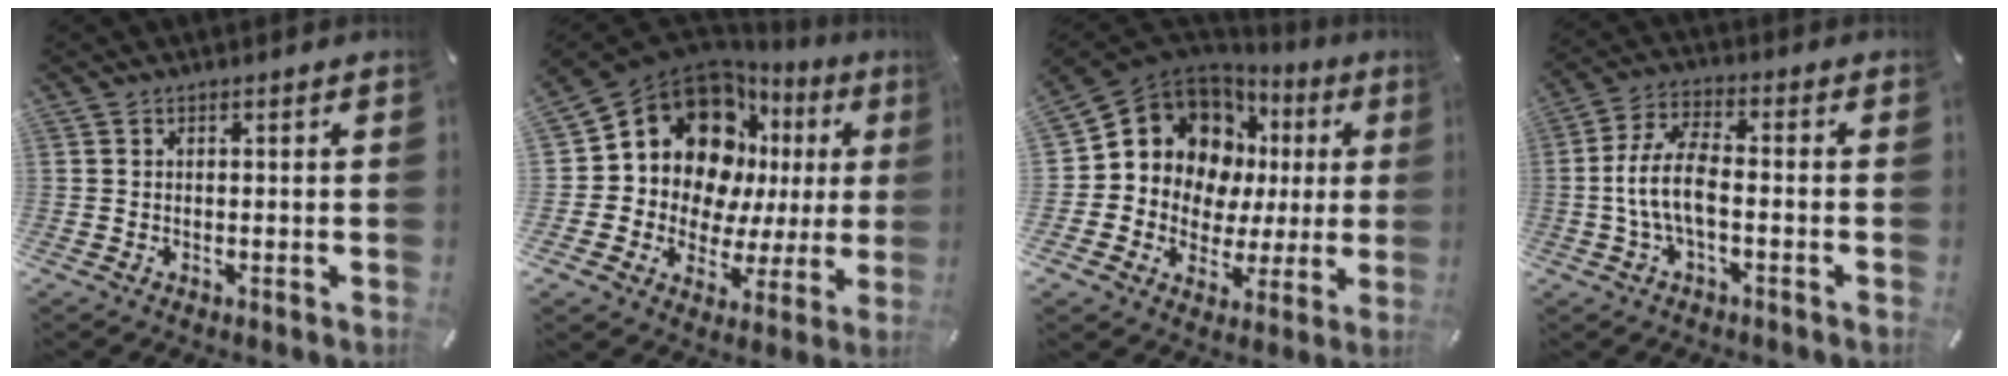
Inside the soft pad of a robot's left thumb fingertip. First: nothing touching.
{"total": 17.4, "force": [7.6, 13.1, 8.7], "torque": [-0.136, -0.070, 0.141]}
{"total": 13.1, "force": [5.6, 10.8, 4.7], "torque": [-0.088, -0.056, 0.112]}
{"total": 9.6, "force": [-1.9, 4.1, 8.5], "torque": [-0.174, 0.004, -0.036]}